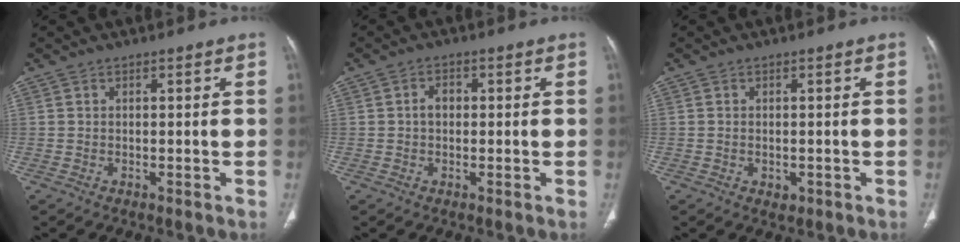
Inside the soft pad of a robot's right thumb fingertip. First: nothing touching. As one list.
[{"total": 2.3, "force": [0.0, 1.8, 1.5], "torque": [-0.018, 0.009, -0.003]}, {"total": 1.7, "force": [-0.5, 1.3, 1.0], "torque": [-0.010, 0.000, -0.002]}]